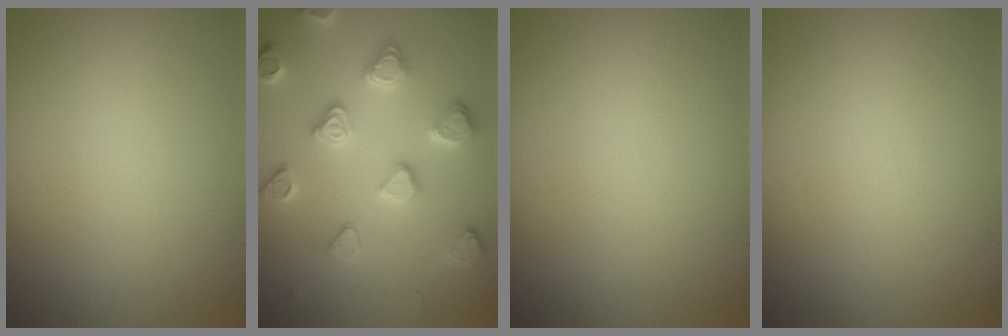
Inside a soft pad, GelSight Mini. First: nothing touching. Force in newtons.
{"total": 4.6, "press": 4.2, "slide": 1.9}
{"total": 0.0}
{"total": 0.0}